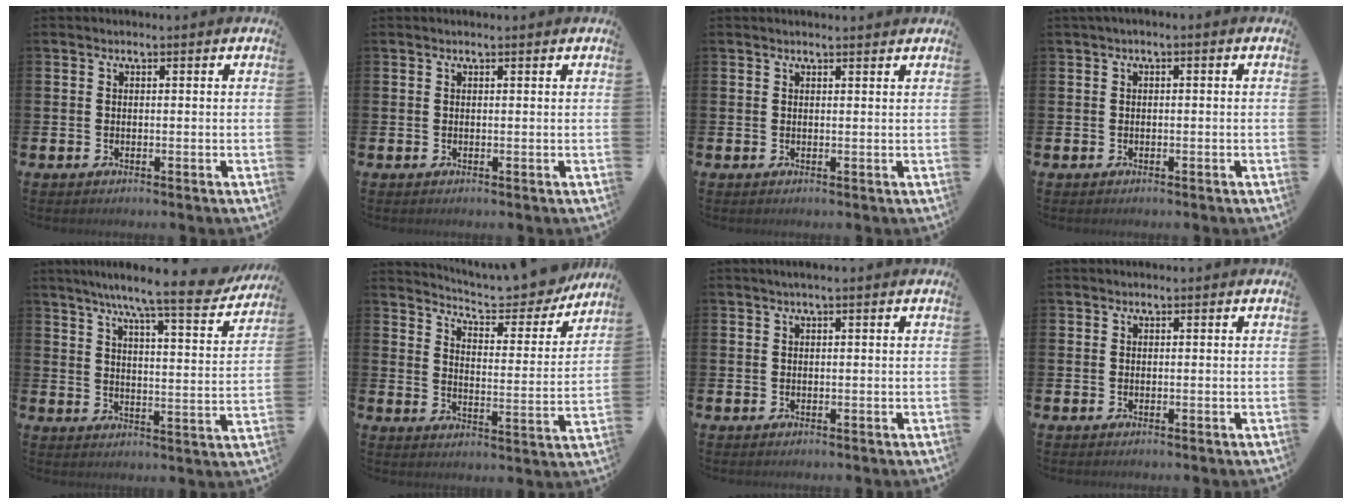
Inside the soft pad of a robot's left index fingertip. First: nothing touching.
{"total": 0.0}
{"total": 0.9, "force": [0.9, 0.0, 0.2], "torque": [0.009, -0.005, 0.014]}
{"total": 0.7, "force": [-0.3, 0.1, 0.6], "torque": [-0.016, 0.003, -0.003]}
{"total": 9.4, "force": [8.2, 0.2, 4.7], "torque": [-0.095, -0.053, 0.133]}
{"total": 6.7, "force": [6.4, 1.0, 1.7], "torque": [-0.048, -0.055, 0.104]}
{"total": 0.8, "force": [0.4, 0.0, 0.7], "torque": [-0.020, 0.005, 0.008]}
{"total": 0.0}